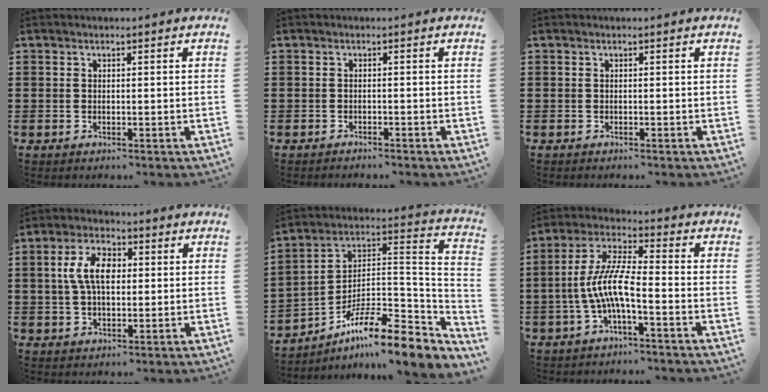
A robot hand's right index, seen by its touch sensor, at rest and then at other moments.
{"total": 0.8, "force": [-0.8, 0.1, 0.0], "torque": [-0.002, 0.003, -0.018]}
{"total": 0.0}
{"total": 6.8, "force": [1.0, 3.7, 5.6], "torque": [-0.123, 0.014, 0.013]}
{"total": 10.6, "force": [-8.2, 1.8, 6.4], "torque": [-0.109, 0.006, -0.165]}
{"total": 8.1, "force": [-2.7, 1.5, 7.5], "torque": [-0.175, -0.015, -0.058]}